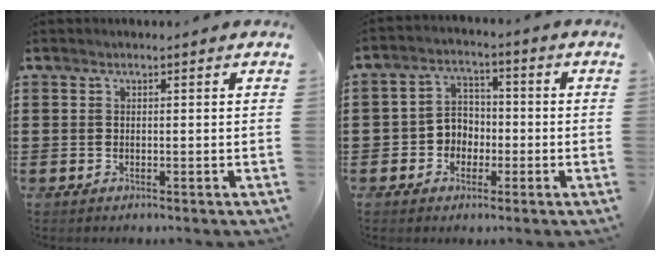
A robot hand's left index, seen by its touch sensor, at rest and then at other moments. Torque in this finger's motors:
{"motor_torque": [0.29, 0.20, 0.28, 0.02]}